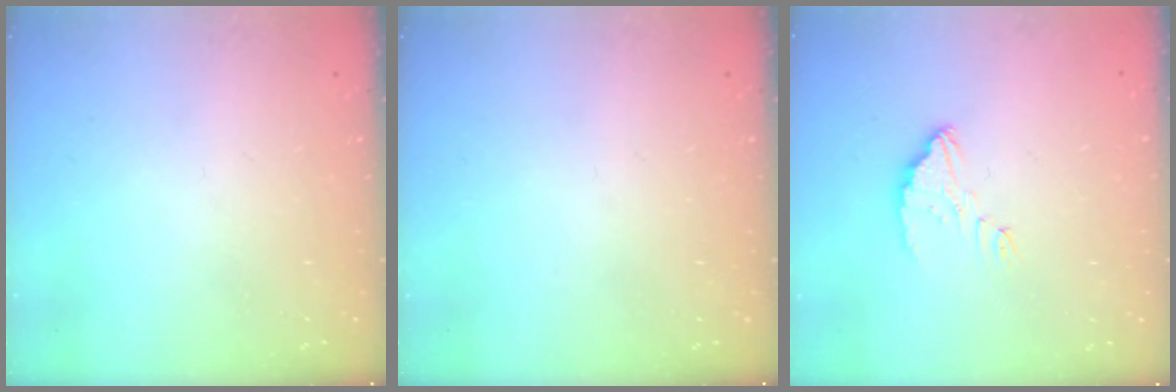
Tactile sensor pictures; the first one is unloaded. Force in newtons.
{"total": 0.0}
{"total": 3.7, "press": 3.6, "slide": 0.3}